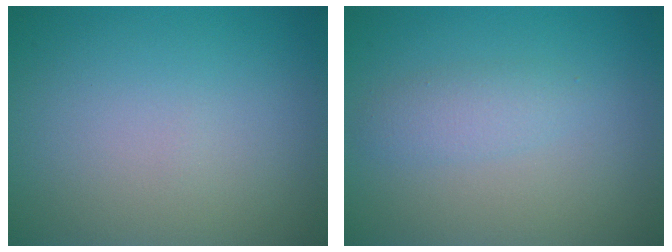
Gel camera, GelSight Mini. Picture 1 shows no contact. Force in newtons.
{"total": 1.8, "press": 1.8, "slide": 0.0}